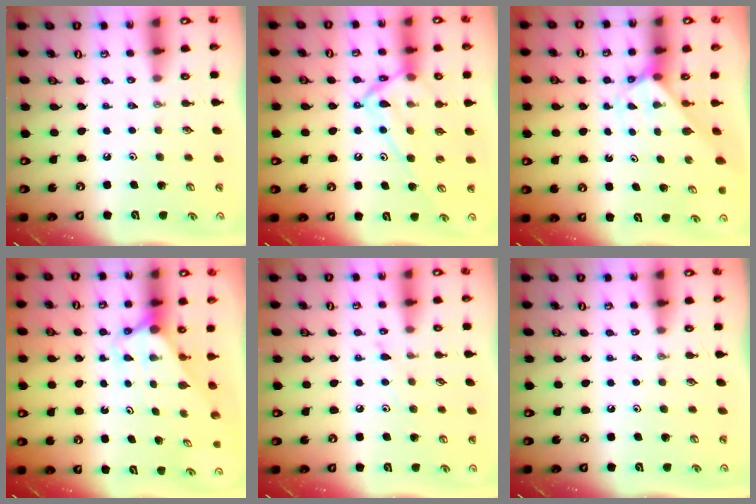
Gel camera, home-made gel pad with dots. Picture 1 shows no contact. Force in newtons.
{"total": 14.0, "press": 14.0, "slide": 0.9}
{"total": 2.0, "press": 2.0, "slide": 0.1}
{"total": 2.8, "press": 2.8, "slide": 0.0}
{"total": 5.7, "press": 5.6, "slide": 0.7}
{"total": 0.0}